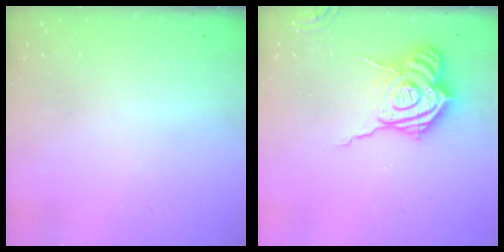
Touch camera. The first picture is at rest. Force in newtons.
{"total": 19.2, "press": 19.1, "slide": 2.4}